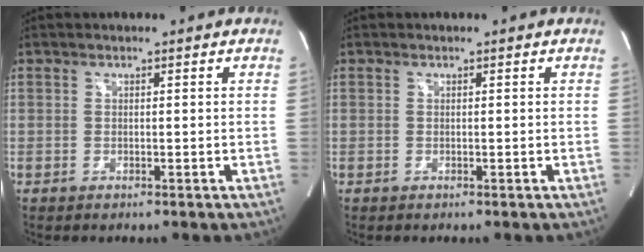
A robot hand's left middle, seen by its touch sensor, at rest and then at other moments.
{"total": 0.0}